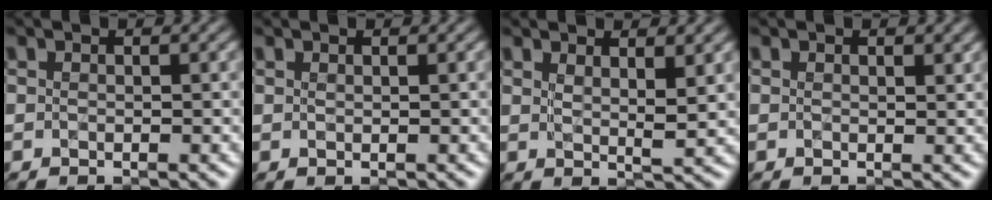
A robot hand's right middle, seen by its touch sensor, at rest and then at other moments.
{"total": 0.5, "force": [0.4, 0.1, 0.3], "torque": [-0.007, 0.002, 0.007]}
{"total": 2.9, "force": [1.8, 0.6, 2.1], "torque": [-0.030, -0.006, 0.031]}
{"total": 0.7, "force": [0.5, 0.3, 0.5], "torque": [-0.006, -0.002, 0.008]}